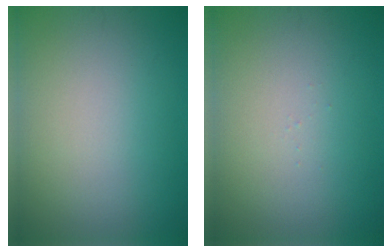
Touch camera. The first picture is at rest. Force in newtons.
{"total": 0.0}